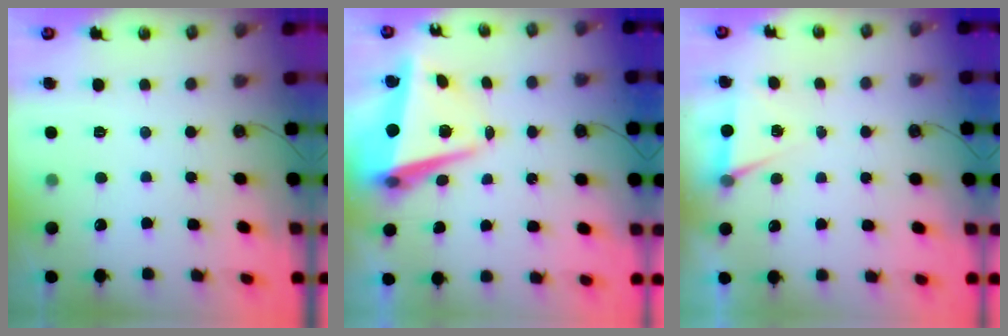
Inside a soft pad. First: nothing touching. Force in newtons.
{"total": 8.1, "press": 7.8, "slide": 2.3}
{"total": 4.9, "press": 2.1, "slide": 4.5}